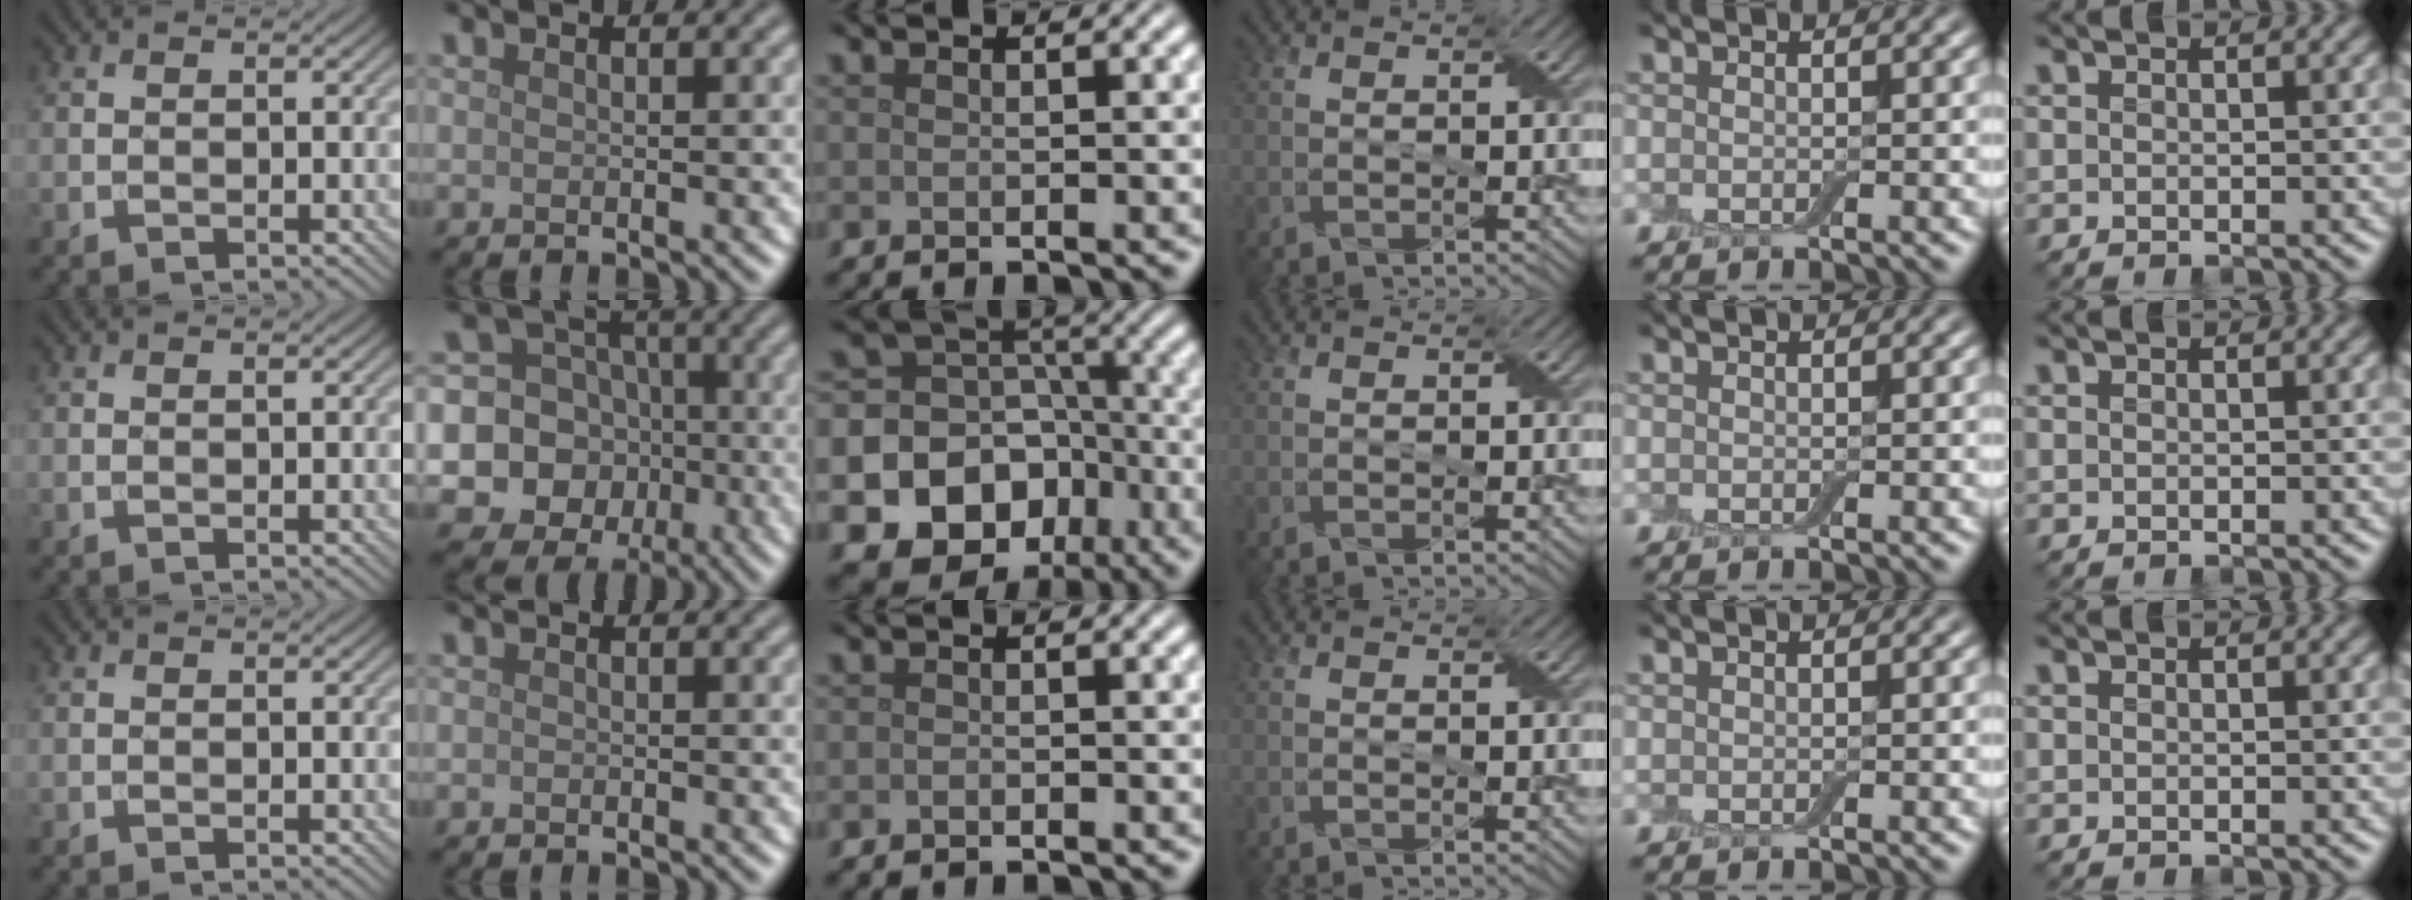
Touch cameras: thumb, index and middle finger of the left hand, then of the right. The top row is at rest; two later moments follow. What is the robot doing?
{"motion": "fold", "object": "cloth"}